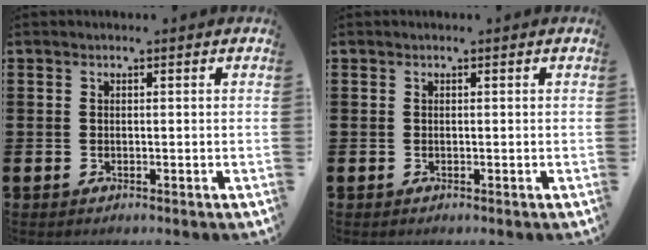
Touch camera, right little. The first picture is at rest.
{"total": 0.0}